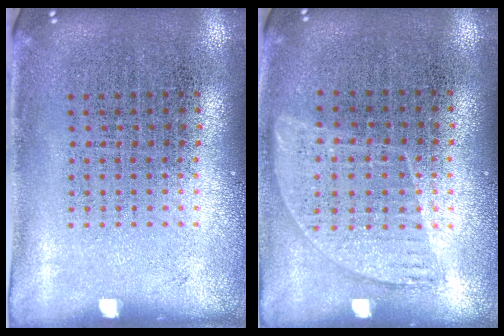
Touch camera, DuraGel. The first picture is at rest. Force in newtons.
{"total": 0.9, "press": 0.8, "slide": 0.4}